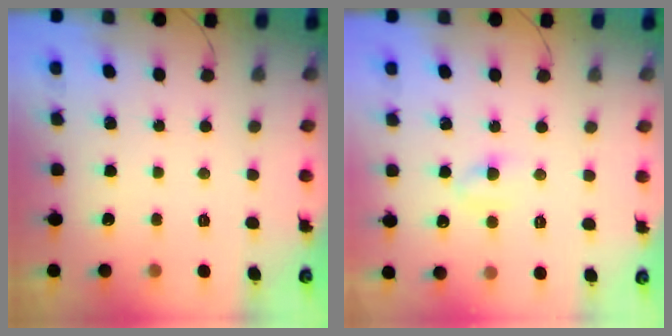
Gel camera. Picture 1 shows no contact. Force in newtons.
{"total": 4.5, "press": 4.3, "slide": 1.3}